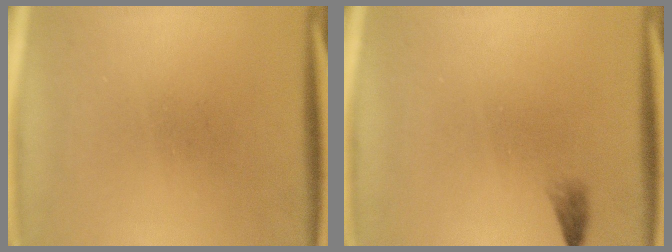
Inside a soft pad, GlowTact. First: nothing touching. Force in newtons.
{"total": 1.1}